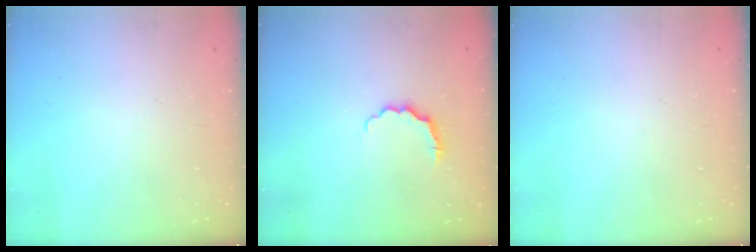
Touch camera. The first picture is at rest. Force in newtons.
{"total": 3.7, "press": 3.6, "slide": 0.7}
{"total": 0.0}